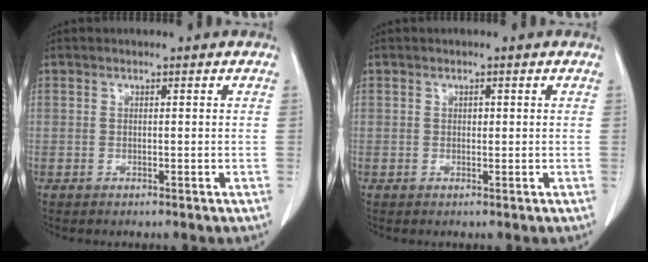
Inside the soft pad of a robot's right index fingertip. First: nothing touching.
{"total": 0.6, "force": [0.1, 0.4, 0.4], "torque": [-0.006, 0.001, 0.003]}